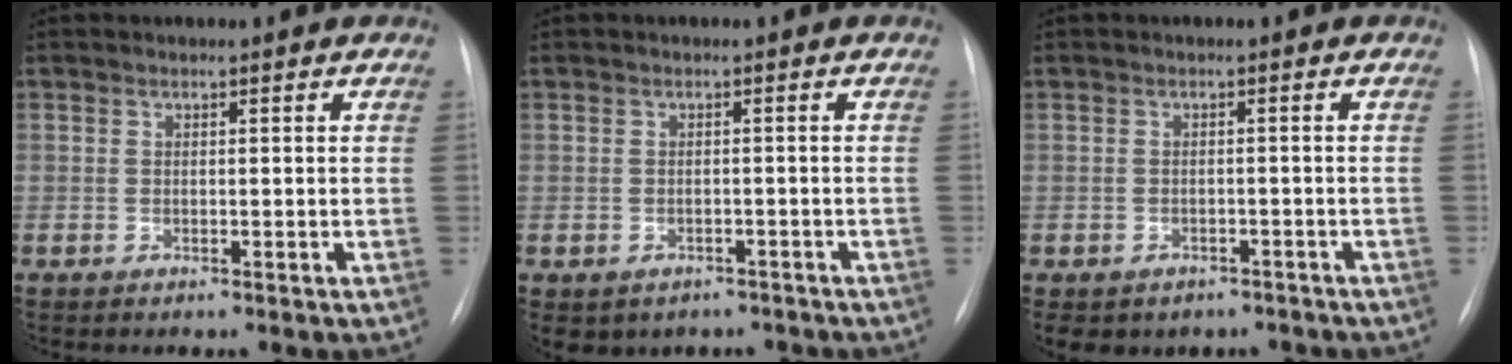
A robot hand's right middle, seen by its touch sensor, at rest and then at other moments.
{"total": 7.6, "force": [-5.5, 5.0, 1.5], "torque": [-0.017, 0.011, -0.060]}
{"total": 8.9, "force": [-6.5, 5.7, 2.1], "torque": [-0.034, 0.008, -0.072]}